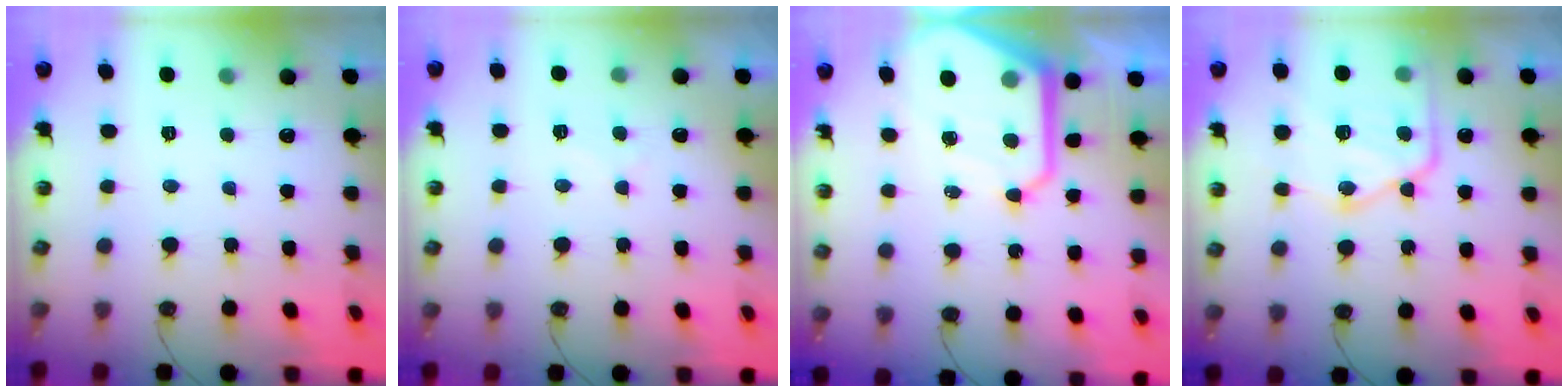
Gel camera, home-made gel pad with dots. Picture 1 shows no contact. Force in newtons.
{"total": 6.5, "press": 6.5, "slide": 0.6}
{"total": 15.0, "press": 14.9, "slide": 1.3}
{"total": 17.6, "press": 17.6, "slide": 1.7}